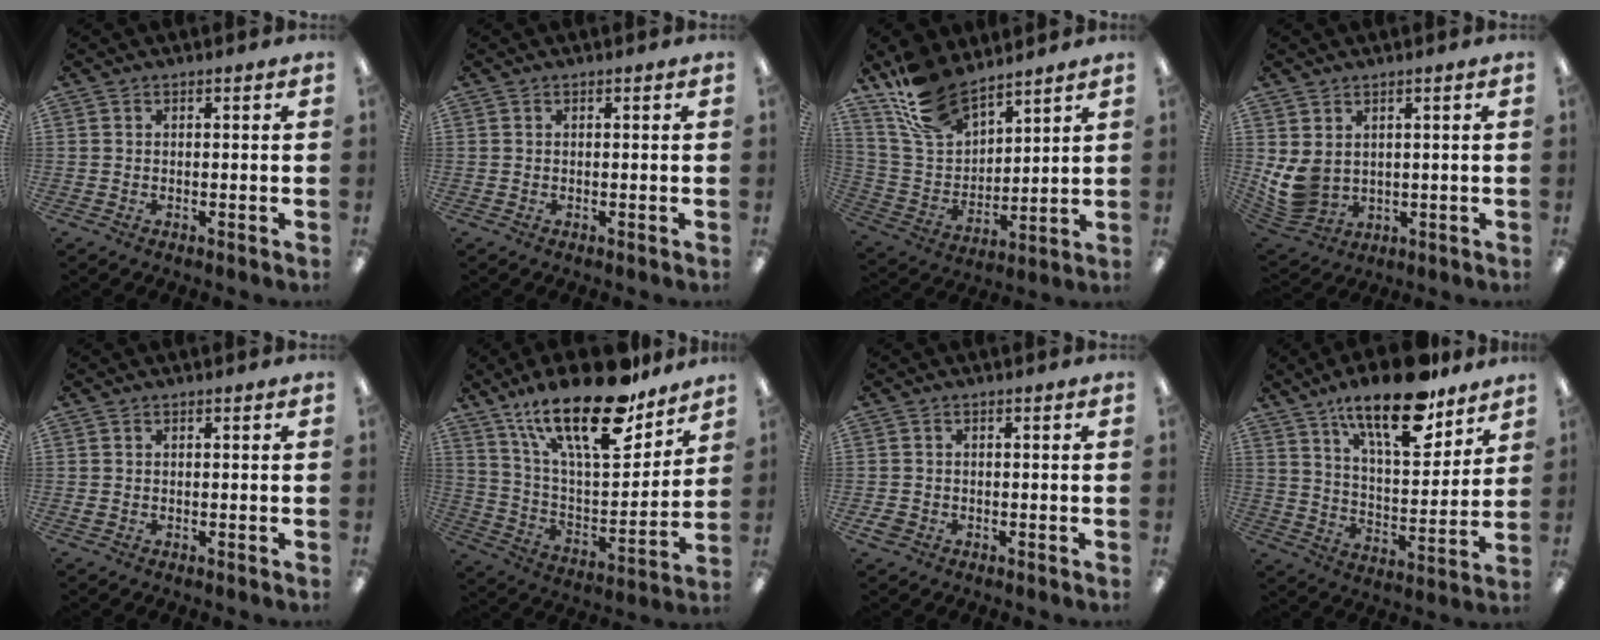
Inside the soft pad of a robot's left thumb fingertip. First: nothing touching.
{"total": 0.0}
{"total": 16.0, "force": [12.5, 7.6, 6.5], "torque": [-0.151, -0.061, 0.239]}
{"total": 7.7, "force": [1.8, 5.9, 4.7], "torque": [-0.119, -0.007, 0.039]}
{"total": 0.8, "force": [0.1, 0.6, 0.5], "torque": [-0.010, 0.003, 0.001]}
{"total": 25.4, "force": [17.2, 9.2, 16.2], "torque": [-0.265, -0.102, 0.292]}
{"total": 1.8, "force": [-0.6, 1.5, 0.8], "torque": [-0.013, 0.002, -0.011]}
{"total": 19.5, "force": [13.8, 6.8, 12.0], "torque": [-0.184, -0.082, 0.226]}